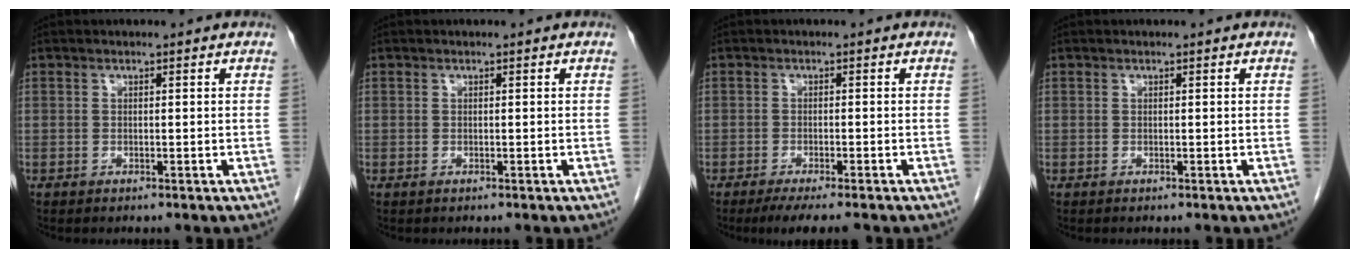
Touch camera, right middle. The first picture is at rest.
{"total": 0.0}
{"total": 5.8, "force": [-4.6, 0.5, 3.5], "torque": [-0.043, -0.011, -0.068]}
{"total": 0.0}